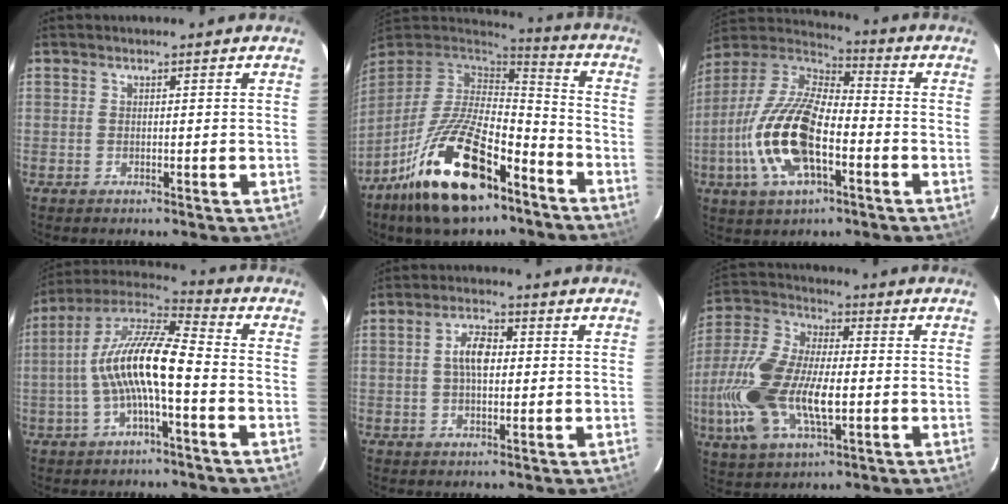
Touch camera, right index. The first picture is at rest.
{"total": 23.0, "force": [-13.6, 9.7, 15.7], "torque": [-0.312, -0.017, -0.231]}
{"total": 18.5, "force": [-5.4, 8.2, 15.7], "torque": [-0.333, -0.005, -0.106]}
{"total": 13.5, "force": [-2.4, 2.8, 13.0], "torque": [-0.249, 0.015, -0.049]}
{"total": 4.9, "force": [0.4, 2.5, 4.2], "torque": [-0.080, 0.013, 0.007]}
{"total": 18.6, "force": [-3.7, 8.9, 15.9], "torque": [-0.354, -0.003, -0.069]}